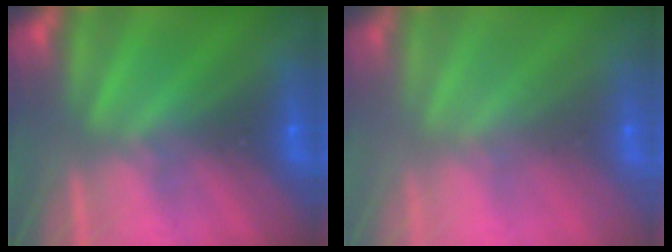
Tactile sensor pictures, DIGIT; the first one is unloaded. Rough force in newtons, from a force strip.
{"total": 5.8}